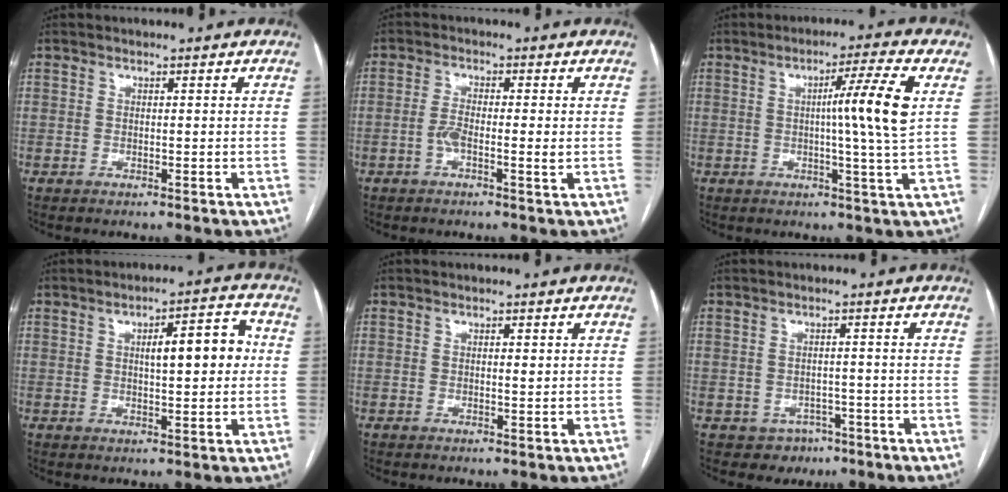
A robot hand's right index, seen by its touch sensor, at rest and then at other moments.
{"total": 3.4, "force": [-0.7, 0.6, 3.3], "torque": [-0.066, 0.002, -0.015]}
{"total": 8.5, "force": [1.2, -1.9, 8.2], "torque": [-0.131, 0.000, 0.024]}
{"total": 7.6, "force": [1.2, 2.0, 7.2], "torque": [-0.102, 0.022, 0.018]}
{"total": 0.8, "force": [0.2, 0.2, 0.7], "torque": [-0.013, -0.001, 0.003]}
{"total": 3.5, "force": [-1.9, 2.9, 0.6], "torque": [-0.003, 0.009, -0.019]}